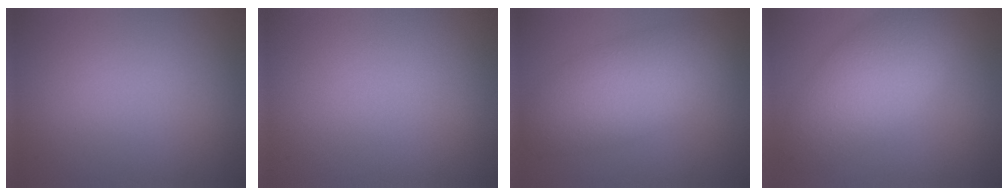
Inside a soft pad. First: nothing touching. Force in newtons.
{"total": 0.0}
{"total": 6.1, "press": 6.1, "slide": 0.2}
{"total": 5.8, "press": 5.8, "slide": 0.1}